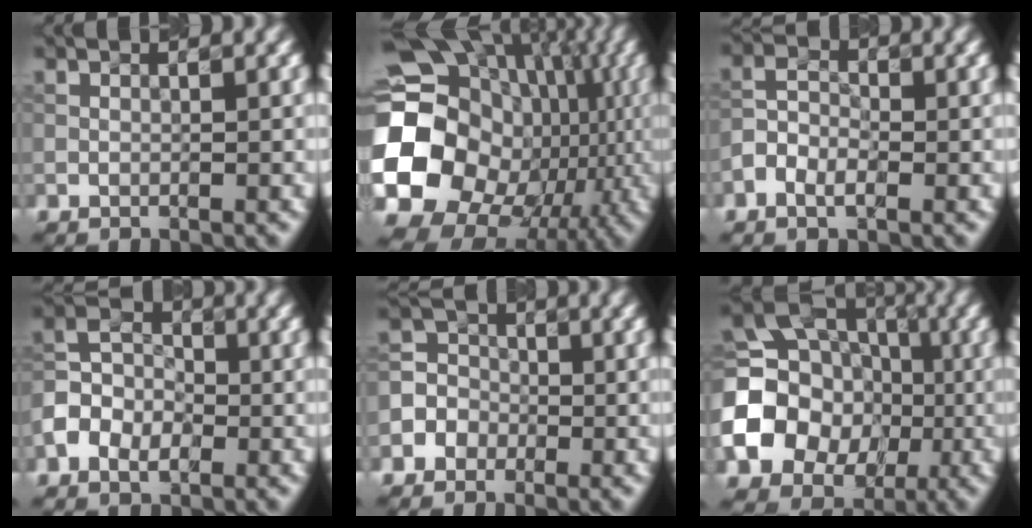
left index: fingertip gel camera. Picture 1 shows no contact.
{"total": 20.6, "force": [-1.7, 17.7, 10.4], "torque": [-0.187, -0.019, -0.047]}
{"total": 2.7, "force": [-1.2, 1.6, 1.8], "torque": [-0.037, 0.007, -0.032]}
{"total": 4.8, "force": [-1.8, 3.5, 2.8], "torque": [-0.056, 0.006, -0.039]}
{"total": 3.6, "force": [-1.6, 3.2, 0.8], "torque": [0.013, 0.011, -0.039]}
{"total": 12.9, "force": [-2.0, 11.2, 5.9], "torque": [-0.136, -0.013, -0.057]}